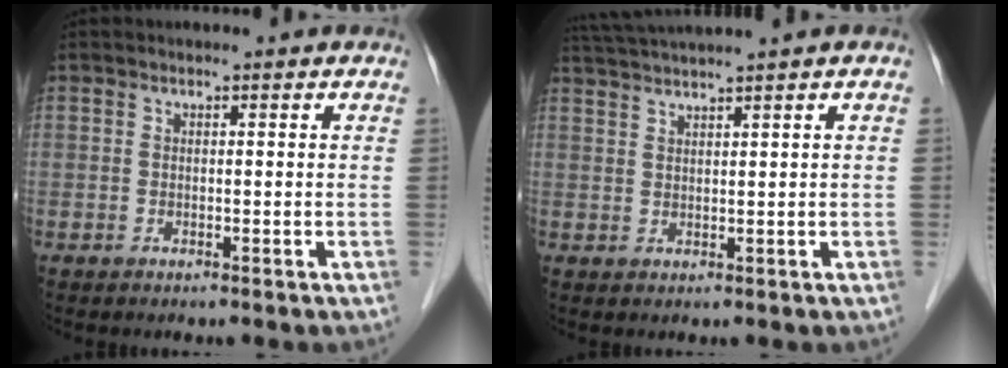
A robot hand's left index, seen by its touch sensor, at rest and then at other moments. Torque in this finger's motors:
{"motor_torque": [0.88, -0.80, 0.21, 0.04]}